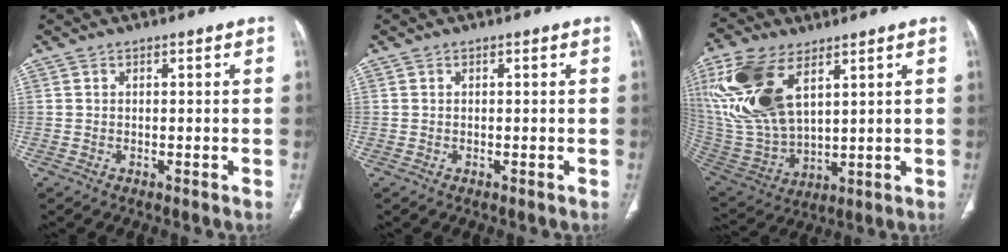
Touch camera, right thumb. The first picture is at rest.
{"total": 0.0}
{"total": 20.7, "force": [8.9, 10.8, 15.3], "torque": [-0.330, -0.029, 0.184]}